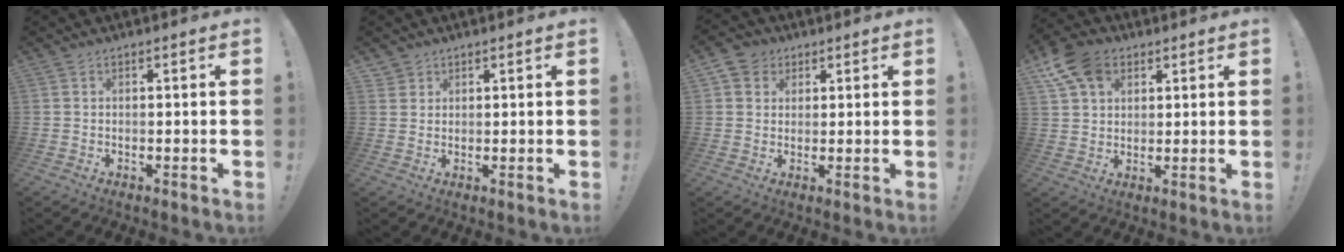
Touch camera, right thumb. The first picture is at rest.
{"total": 1.8, "force": [1.3, 1.2, 0.2], "torque": [0.001, -0.009, 0.023]}
{"total": 4.9, "force": [2.0, 4.3, 1.0], "torque": [-0.021, -0.003, 0.039]}
{"total": 11.5, "force": [5.7, 8.1, 5.8], "torque": [-0.106, -0.018, 0.114]}